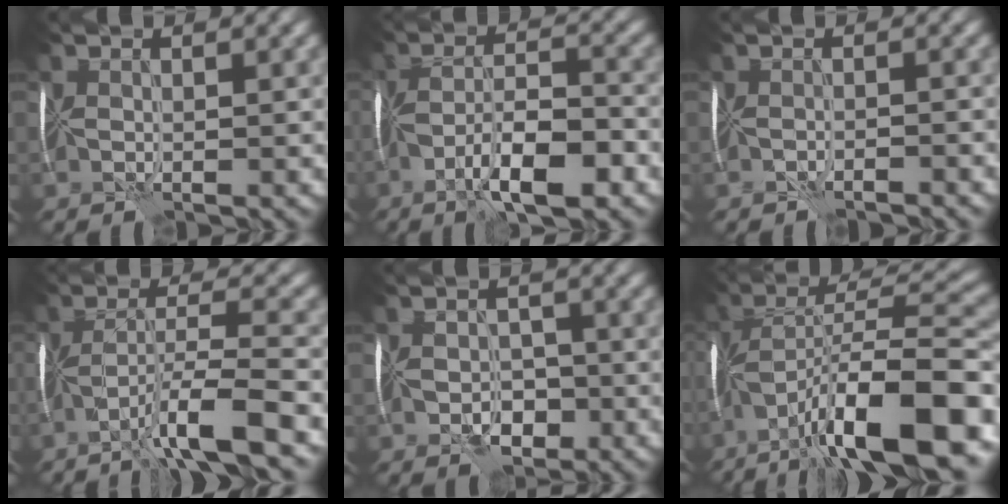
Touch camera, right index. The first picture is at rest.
{"total": 7.4, "force": [-3.8, 2.0, 6.1], "torque": [-0.101, 0.012, -0.075]}
{"total": 1.7, "force": [-1.6, -0.6, -0.2], "torque": [0.006, 0.003, -0.032]}
{"total": 6.4, "force": [-4.1, 0.0, 4.9], "torque": [-0.084, 0.015, -0.083]}
{"total": 2.6, "force": [-1.4, 1.6, 1.5], "torque": [-0.020, 0.003, -0.030]}
{"total": 14.3, "force": [-7.5, 3.7, 11.5], "torque": [-0.181, 0.023, -0.133]}